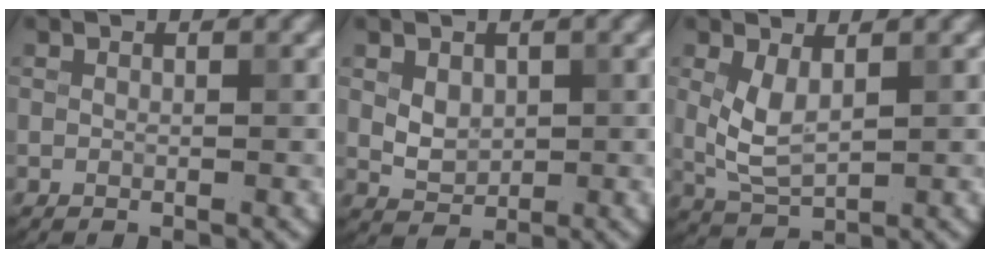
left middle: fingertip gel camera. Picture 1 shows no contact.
{"total": 2.3, "force": [0.4, 1.7, 1.4], "torque": [-0.025, -0.003, 0.012]}
{"total": 3.2, "force": [0.9, 1.6, 2.7], "torque": [-0.064, -0.006, 0.023]}